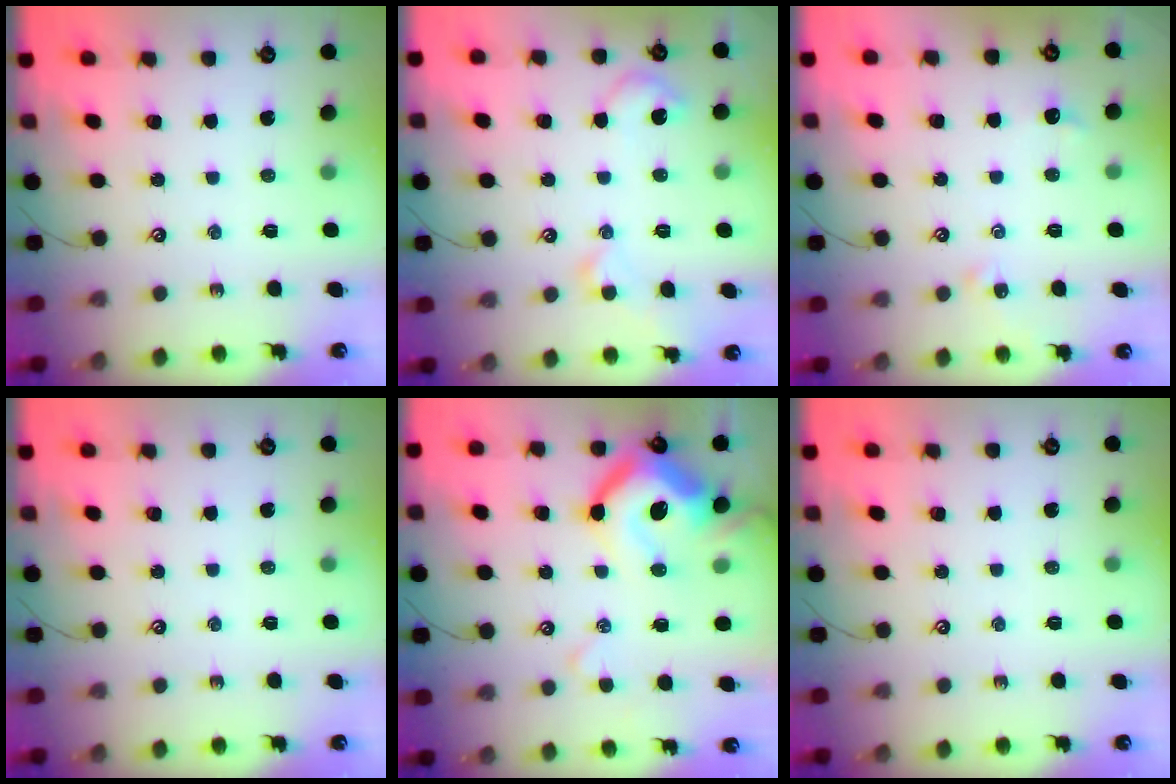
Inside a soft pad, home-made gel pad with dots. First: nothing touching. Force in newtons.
{"total": 3.0, "press": 3.0, "slide": 0.3}
{"total": 2.0, "press": 1.9, "slide": 0.5}
{"total": 0.0}
{"total": 17.3, "press": 17.1, "slide": 2.5}
{"total": 0.0}